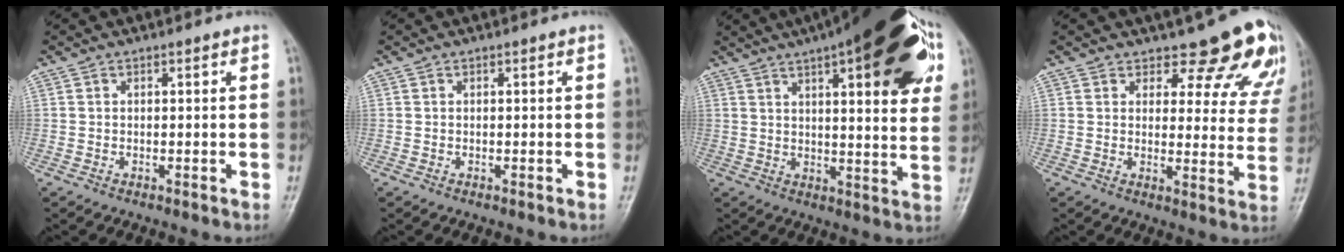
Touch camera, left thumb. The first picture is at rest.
{"total": 0.0}
{"total": 26.5, "force": [12.6, 8.1, 21.9], "torque": [-0.282, 0.001, 0.170]}
{"total": 13.5, "force": [11.7, 5.3, 4.2], "torque": [0.008, -0.083, 0.116]}